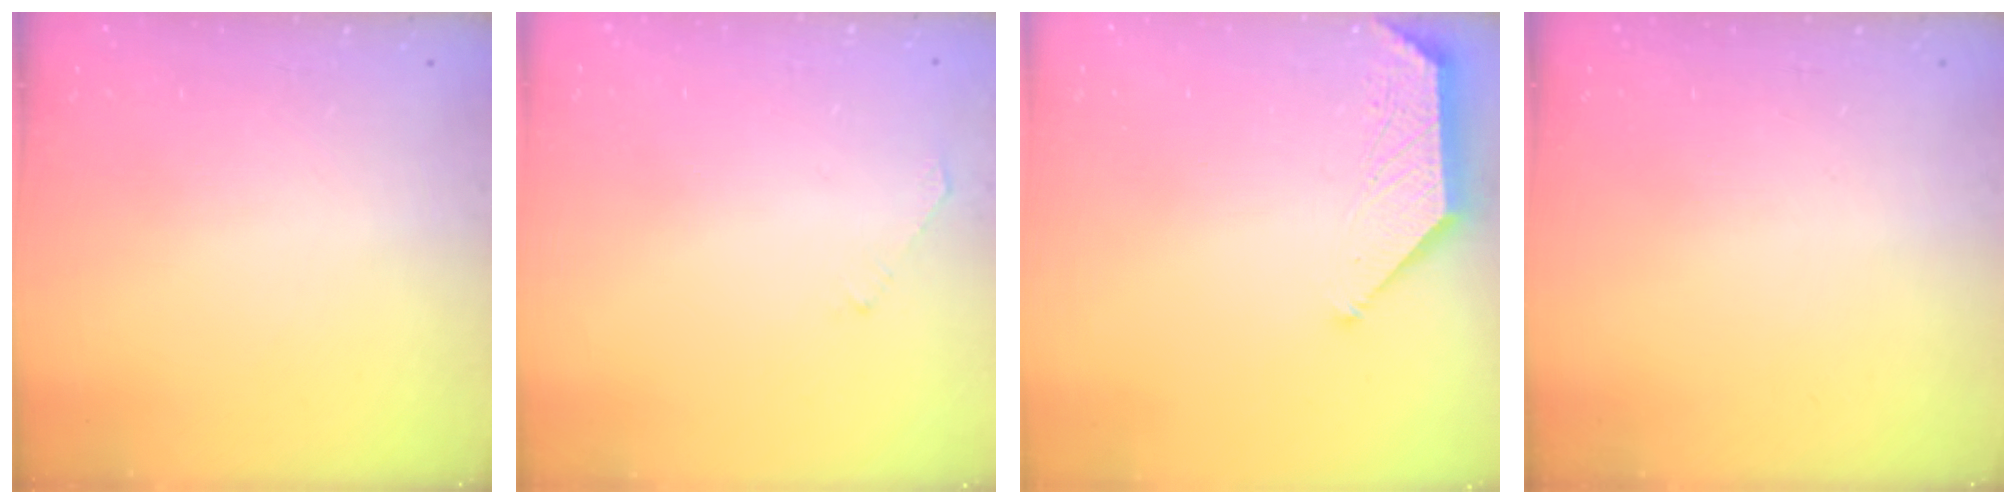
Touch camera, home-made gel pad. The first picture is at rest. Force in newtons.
{"total": 1.8, "press": 1.8, "slide": 0.4}
{"total": 1.3, "press": 1.3, "slide": 0.3}
{"total": 0.0}